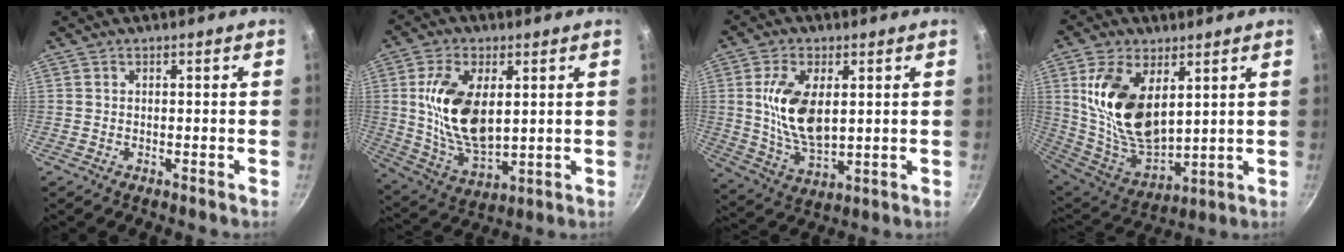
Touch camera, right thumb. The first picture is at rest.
{"total": 15.8, "force": [2.8, 8.7, 12.9], "torque": [-0.230, -0.015, 0.063]}
{"total": 12.9, "force": [2.2, 7.0, 10.6], "torque": [-0.193, -0.012, 0.049]}
{"total": 18.3, "force": [5.4, 10.3, 14.0], "torque": [-0.247, -0.041, 0.120]}